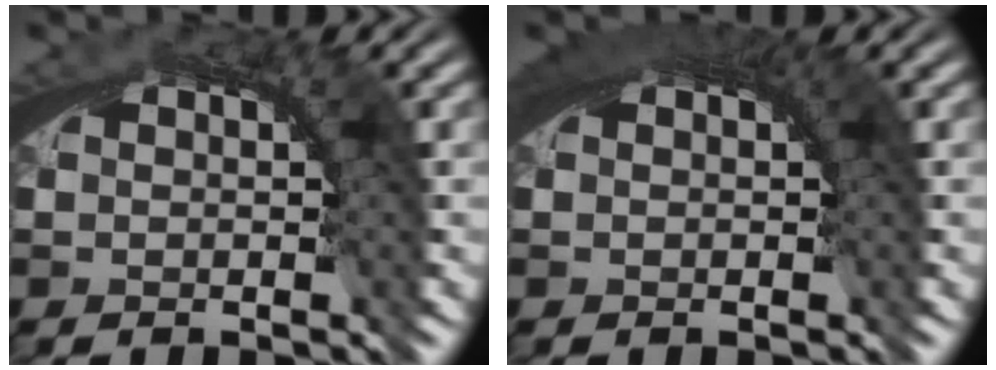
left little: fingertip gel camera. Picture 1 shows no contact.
{"total": 2.4, "force": [0.7, 1.4, 1.9], "torque": [-0.030, -0.003, 0.011]}